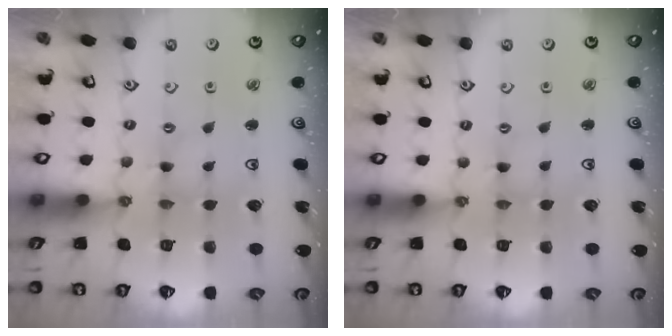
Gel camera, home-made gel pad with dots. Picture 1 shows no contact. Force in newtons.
{"total": 0.0}